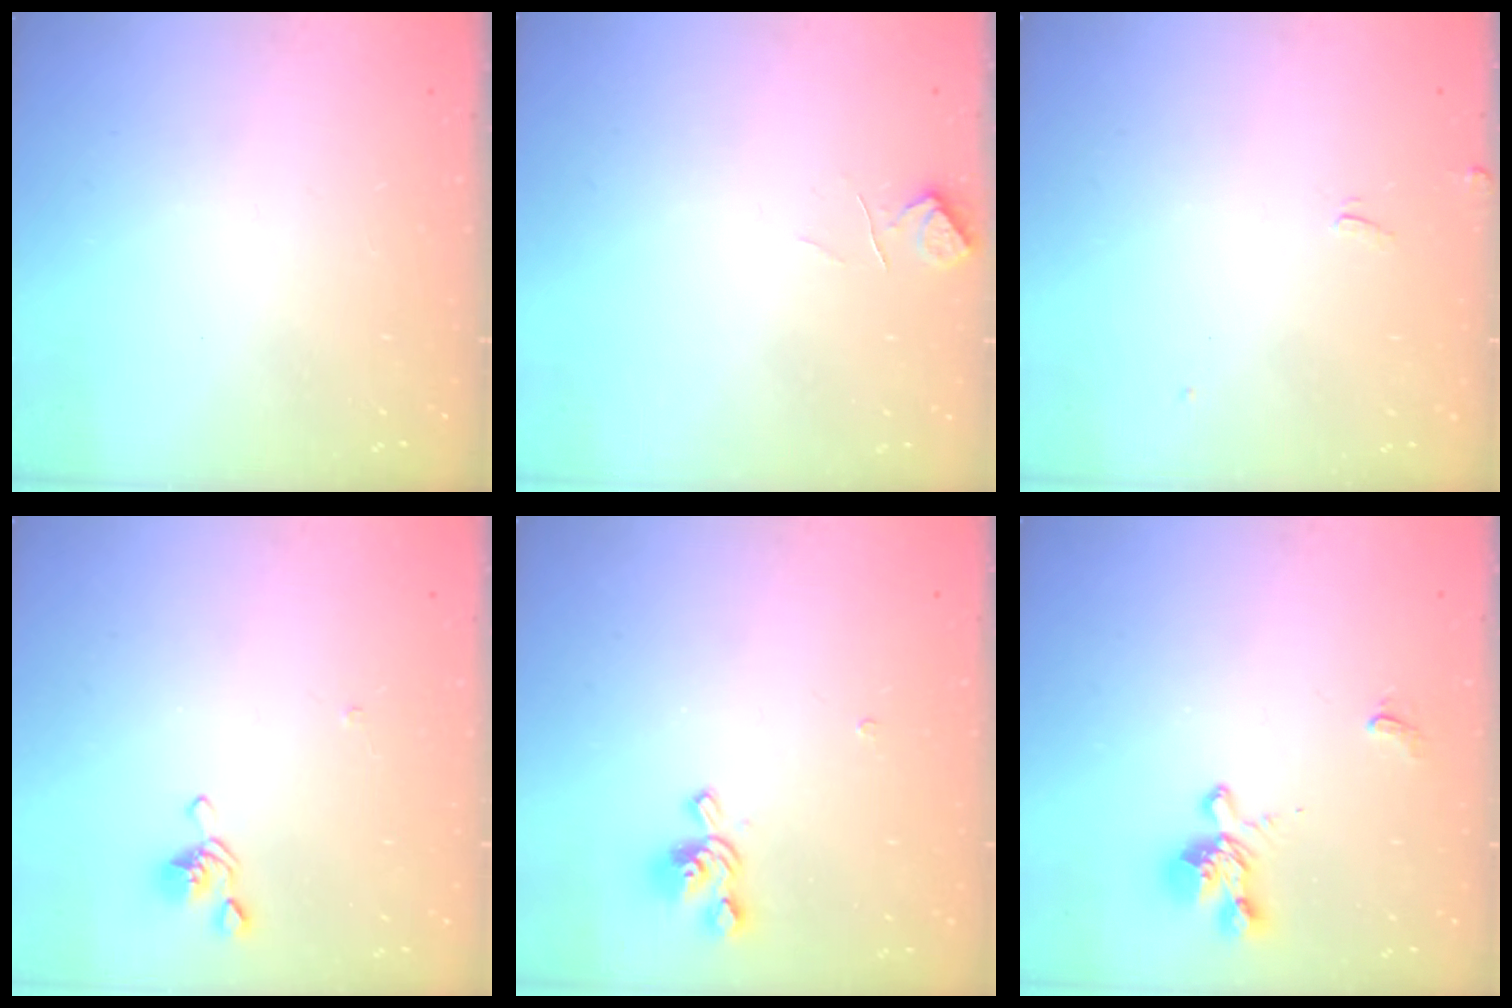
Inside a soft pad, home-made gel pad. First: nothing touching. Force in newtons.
{"total": 1.0, "press": 0.7, "slide": 0.6}
{"total": 1.2, "press": 1.0, "slide": 0.6}
{"total": 2.6, "press": 2.5, "slide": 0.6}
{"total": 1.2, "press": 0.2, "slide": 1.2}
{"total": 1.2, "press": 0.4, "slide": 1.1}